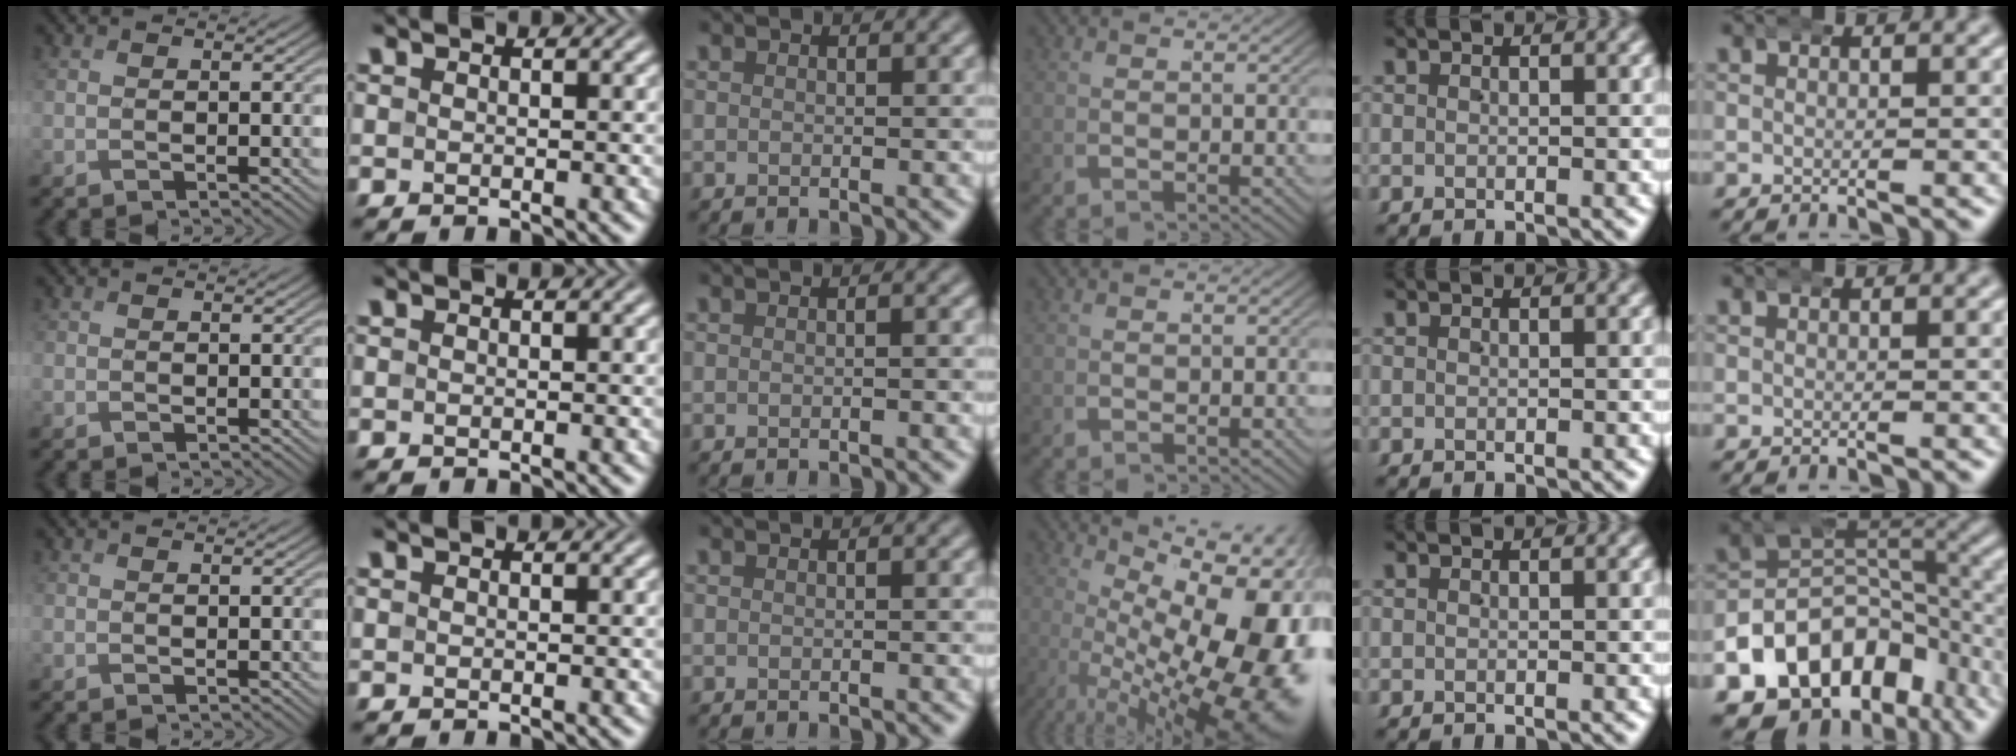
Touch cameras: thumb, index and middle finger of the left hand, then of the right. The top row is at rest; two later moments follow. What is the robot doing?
{"motion": "wrap", "object": "arm wrap"}